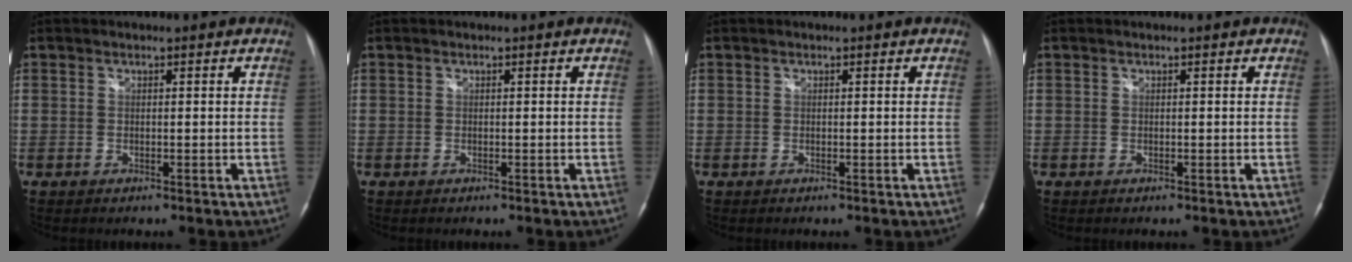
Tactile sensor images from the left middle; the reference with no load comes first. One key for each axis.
{"total": 0.0}
{"total": 0.0}
{"total": 0.0}